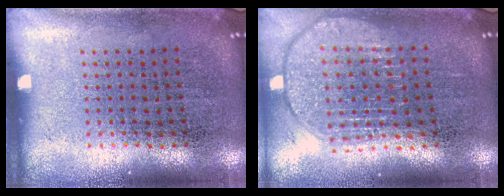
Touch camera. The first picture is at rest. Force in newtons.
{"total": 1.8, "press": 1.5, "slide": 1.0}